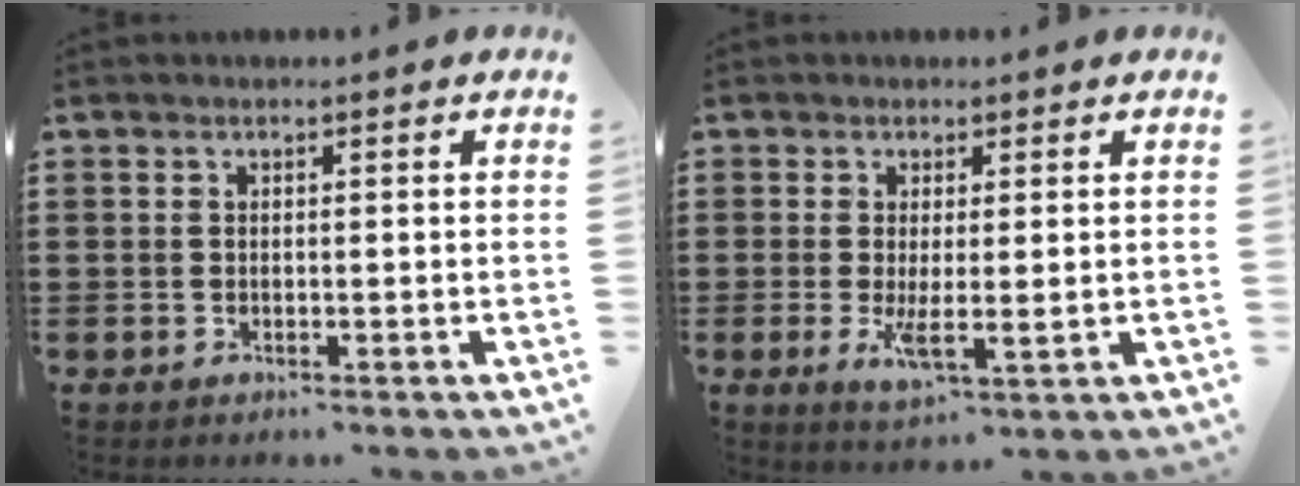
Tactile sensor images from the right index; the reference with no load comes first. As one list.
[{"total": 3.7, "force": [0.0, 1.1, 3.5], "torque": [-0.063, -0.007, -0.003]}]